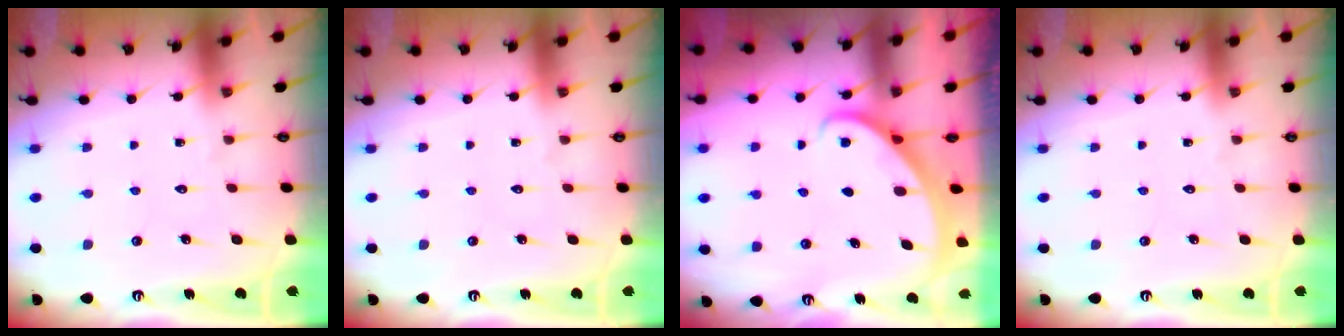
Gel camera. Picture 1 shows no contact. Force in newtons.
{"total": 0.0}
{"total": 2.1, "press": 2.1, "slide": 0.2}
{"total": 0.0}